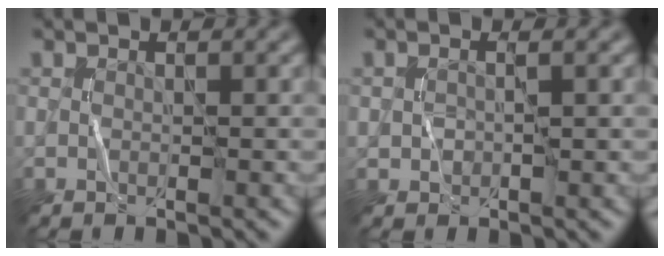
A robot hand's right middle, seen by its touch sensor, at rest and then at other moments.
{"total": 0.9, "force": [0.1, 0.8, 0.5], "torque": [-0.009, -0.001, 0.003]}